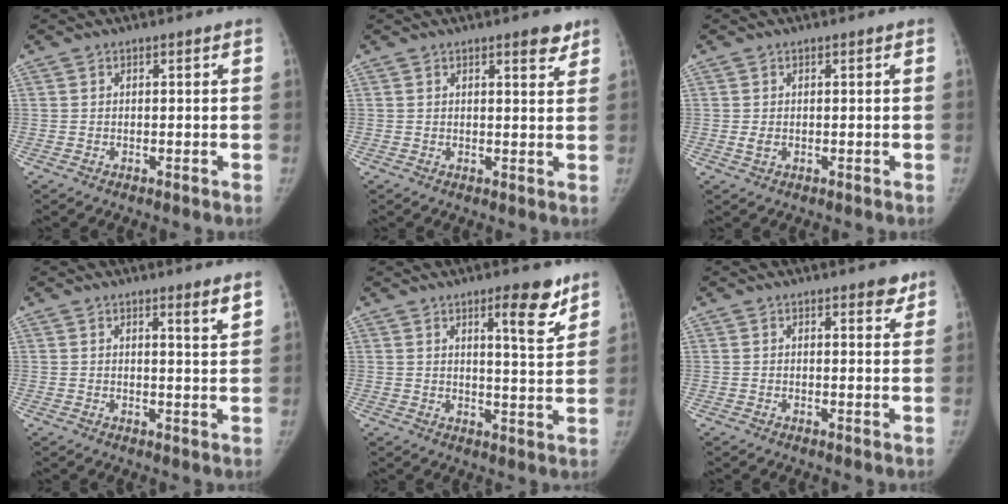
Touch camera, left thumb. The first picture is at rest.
{"total": 3.4, "force": [2.4, 1.0, 2.1], "torque": [-0.017, -0.014, 0.028]}
{"total": 1.1, "force": [-0.1, 0.7, 0.8], "torque": [-0.013, -0.002, -0.001]}
{"total": 3.1, "force": [2.2, 0.0, 2.2], "torque": [-0.031, -0.021, 0.031]}
{"total": 8.3, "force": [5.4, 1.8, 6.0], "torque": [-0.069, -0.038, 0.076]}
{"total": 2.7, "force": [2.0, 1.1, 1.5], "torque": [-0.004, -0.010, 0.021]}